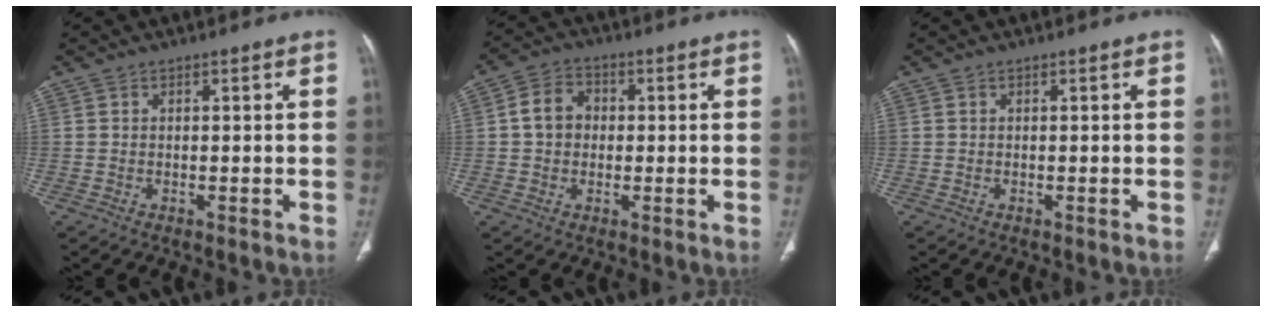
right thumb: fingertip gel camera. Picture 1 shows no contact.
{"total": 6.4, "force": [0.4, 5.3, 3.6], "torque": [-0.047, 0.015, -0.001]}
{"total": 0.0}